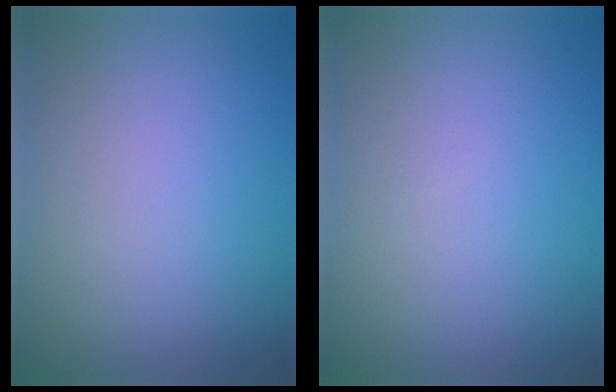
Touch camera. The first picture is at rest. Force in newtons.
{"total": 0.0}